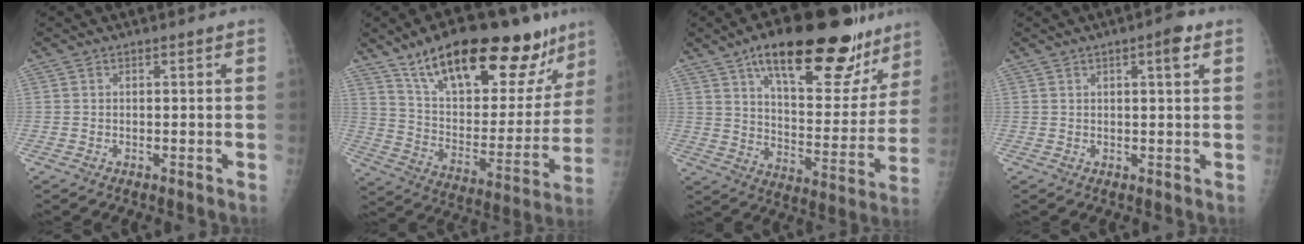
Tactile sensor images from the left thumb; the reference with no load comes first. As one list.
[{"total": 28.8, "force": [19.0, 11.0, 18.7], "torque": [-0.240, -0.055, 0.299]}, {"total": 26.7, "force": [17.5, 10.3, 17.3], "torque": [-0.204, -0.054, 0.261]}, {"total": 3.6, "force": [1.7, 0.8, 3.1], "torque": [-0.043, -0.003, 0.021]}]